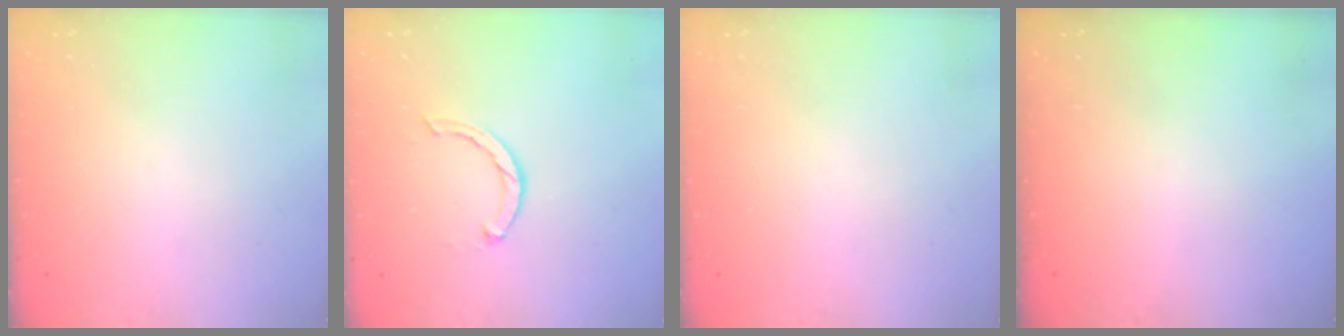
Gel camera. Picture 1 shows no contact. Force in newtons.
{"total": 2.5, "press": 2.5, "slide": 0.4}
{"total": 2.4, "press": 2.4, "slide": 0.2}
{"total": 0.0}